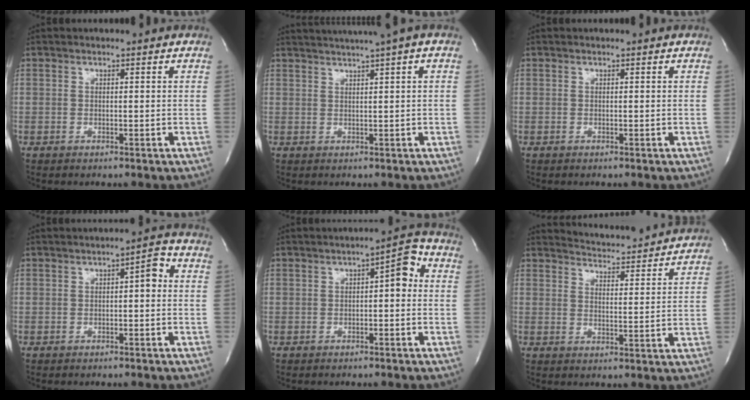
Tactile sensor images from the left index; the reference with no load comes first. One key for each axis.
{"total": 7.2, "fx": 5.3, "fy": -1.1, "fz": 4.7, "tx": -0.075, "ty": 0.023, "tz": 0.068}
{"total": 0.0}
{"total": 2.8, "fx": 0.0, "fy": 0.9, "fz": 2.6, "tx": -0.036, "ty": 0.010, "tz": -0.003}
{"total": 4.5, "fx": 0.2, "fy": 1.6, "fz": 4.2, "tx": -0.056, "ty": 0.020, "tz": -0.004}
{"total": 10.7, "fx": 10.6, "fy": 0.3, "fz": 1.3, "tx": -0.026, "ty": -0.007, "tz": 0.135}